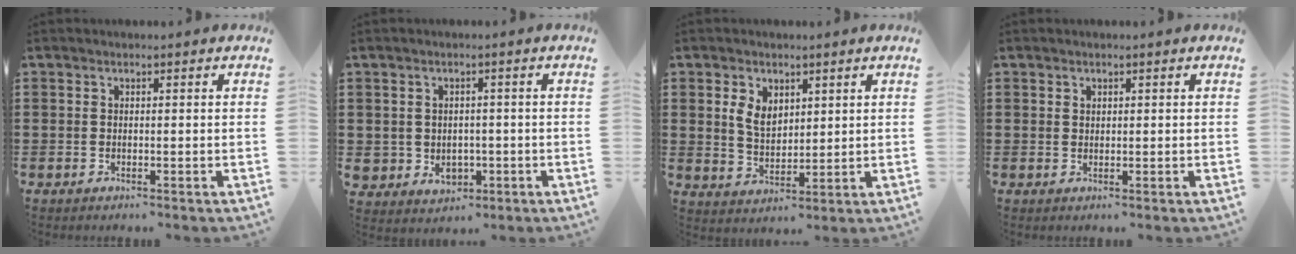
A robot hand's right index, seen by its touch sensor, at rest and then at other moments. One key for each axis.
{"total": 3.3, "fx": -0.2, "fy": 3.2, "fz": 0.9, "tx": -0.030, "ty": 0.008, "tz": -0.005}
{"total": 4.8, "fx": 2.0, "fy": 3.4, "fz": 2.7, "tx": -0.065, "ty": 0.011, "tz": 0.036}
{"total": 0.9, "fx": 0.7, "fy": 0.6, "fz": 0.2, "tx": -0.005, "ty": 0.000, "tz": 0.014}